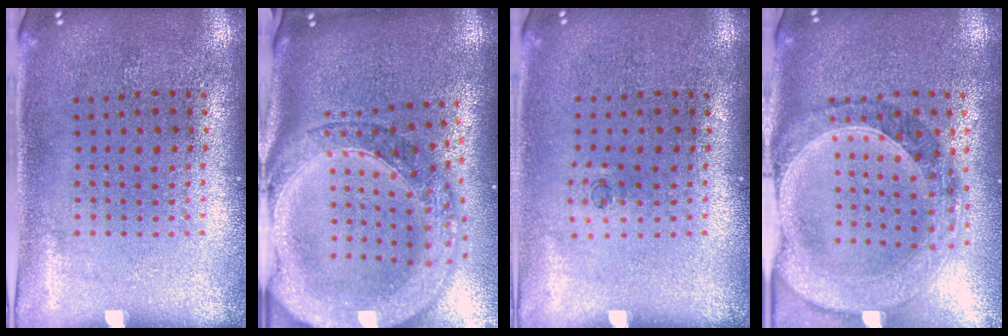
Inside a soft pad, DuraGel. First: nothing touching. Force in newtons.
{"total": 3.7, "press": 2.9, "slide": 2.2}
{"total": 0.6, "press": 0.3, "slide": 0.5}
{"total": 1.4, "press": 1.4, "slide": 0.3}